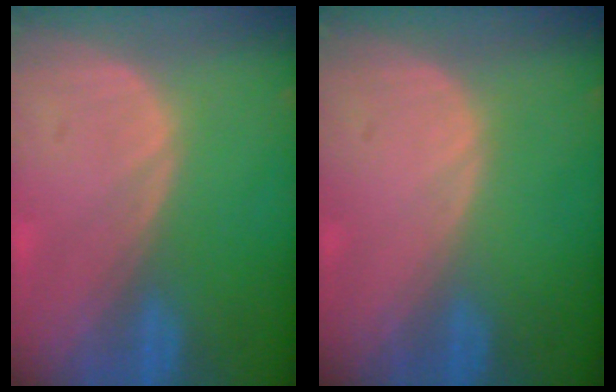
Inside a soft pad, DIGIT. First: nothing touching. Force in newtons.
{"total": 0.0}